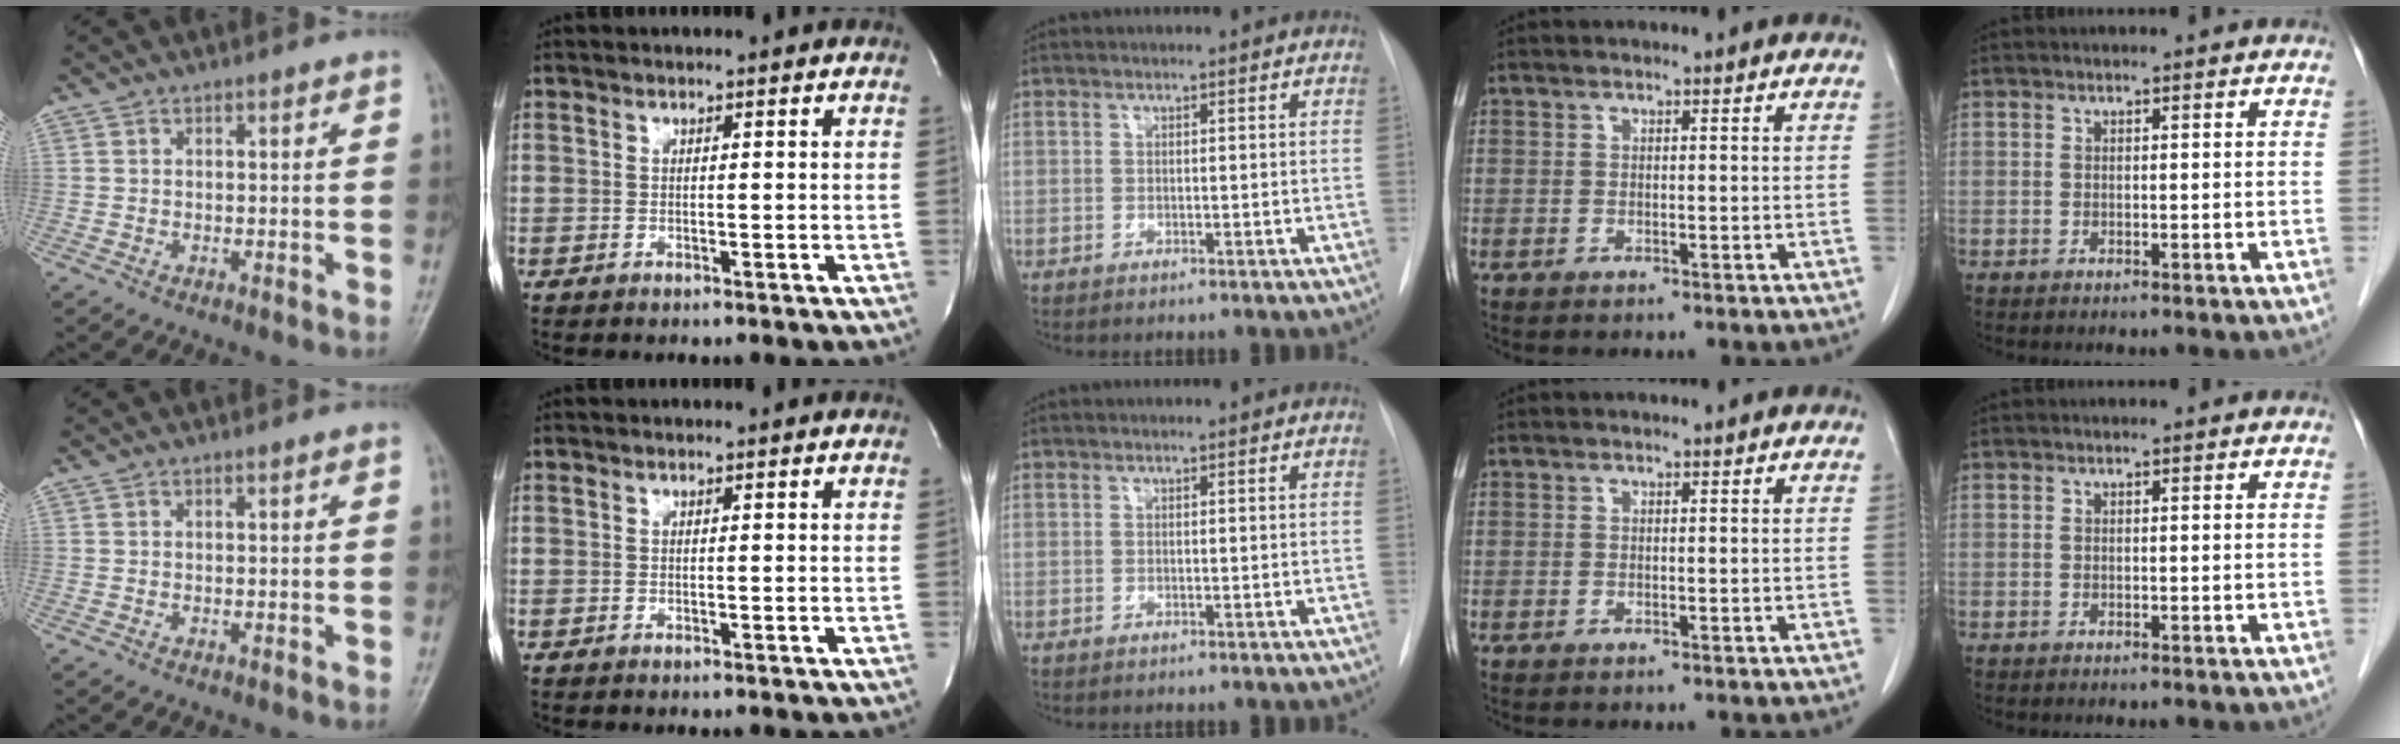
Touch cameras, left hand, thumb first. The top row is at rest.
{}